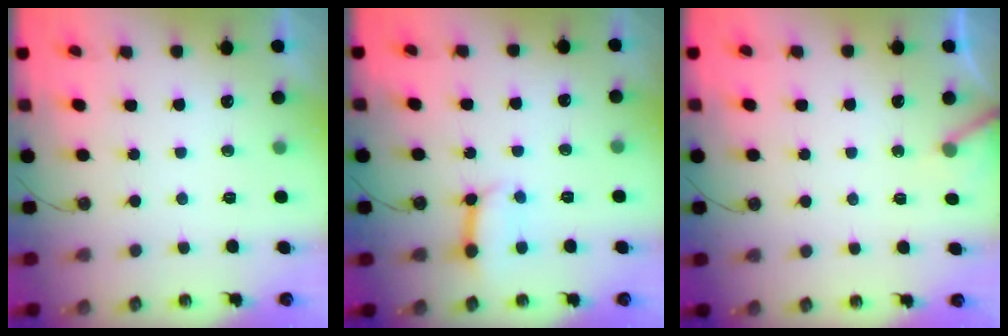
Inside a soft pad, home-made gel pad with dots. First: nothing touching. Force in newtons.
{"total": 8.4, "press": 8.3, "slide": 0.9}
{"total": 5.0, "press": 4.9, "slide": 0.4}